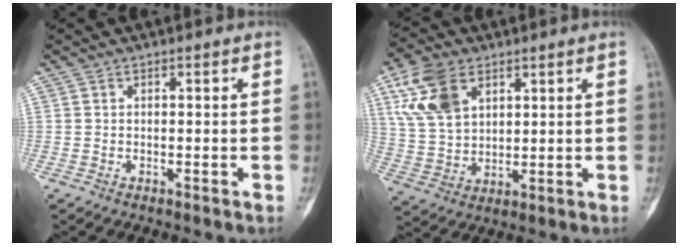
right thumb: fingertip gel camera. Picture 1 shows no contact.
{"total": 12.0, "force": [5.5, 7.6, 7.6], "torque": [-0.141, -0.011, 0.114]}